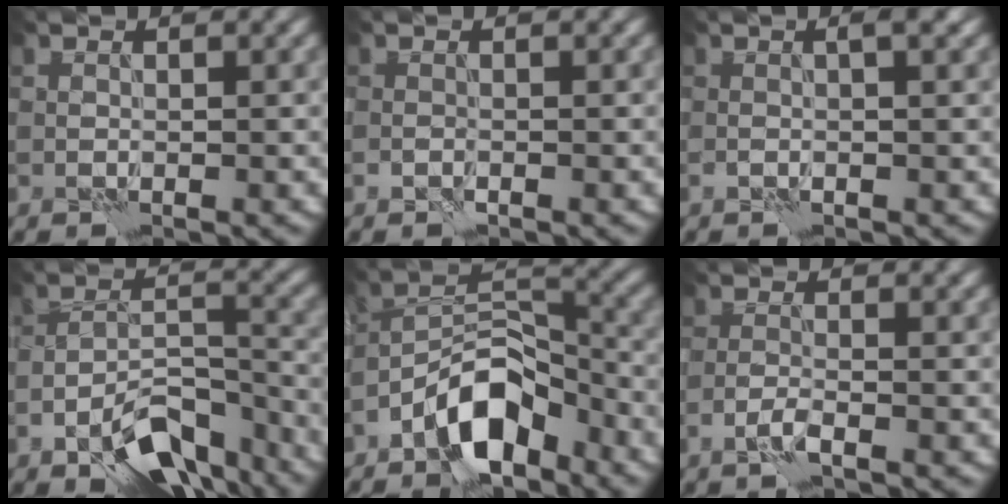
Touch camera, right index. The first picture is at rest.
{"total": 0.8, "force": [-0.6, 0.4, 0.4], "torque": [-0.008, 0.001, -0.012]}
{"total": 1.6, "force": [0.1, 0.3, 1.6], "torque": [-0.023, 0.003, -0.002]}
{"total": 8.8, "force": [-5.5, 3.6, 5.8], "torque": [-0.090, -0.004, -0.095]}
{"total": 8.4, "force": [-5.1, 3.7, 5.5], "torque": [-0.086, 0.014, -0.101]}
{"total": 1.6, "force": [-1.0, 0.2, 1.2], "torque": [-0.024, 0.005, -0.025]}